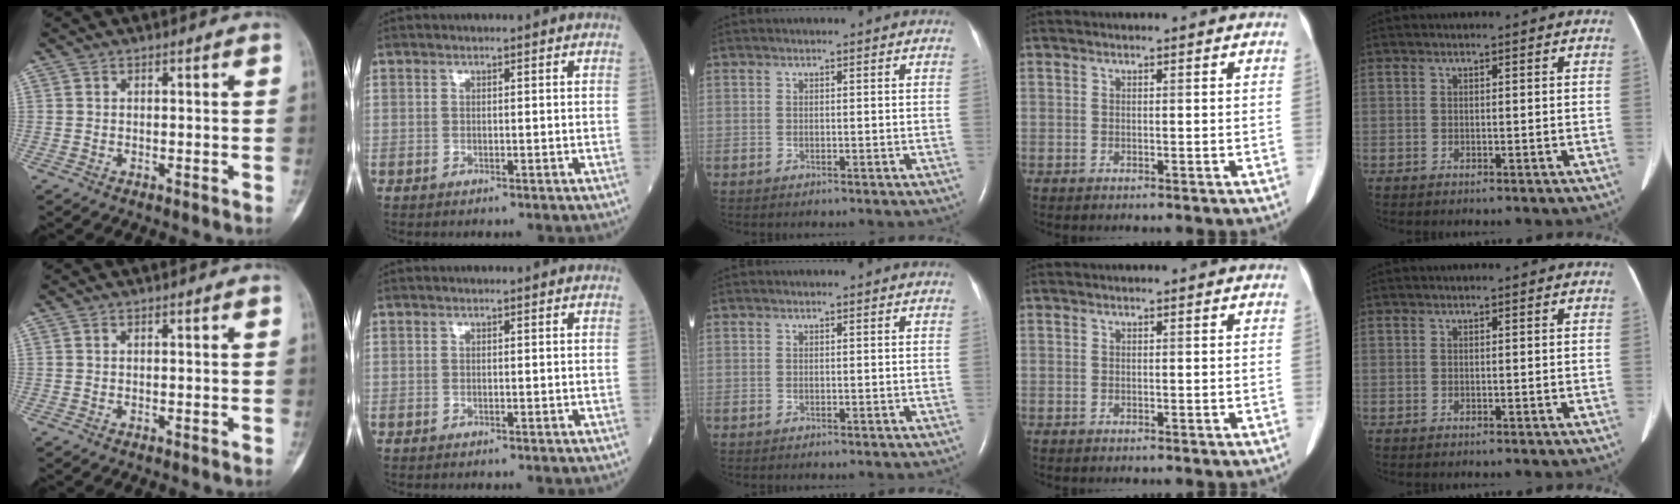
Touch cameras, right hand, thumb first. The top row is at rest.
{}